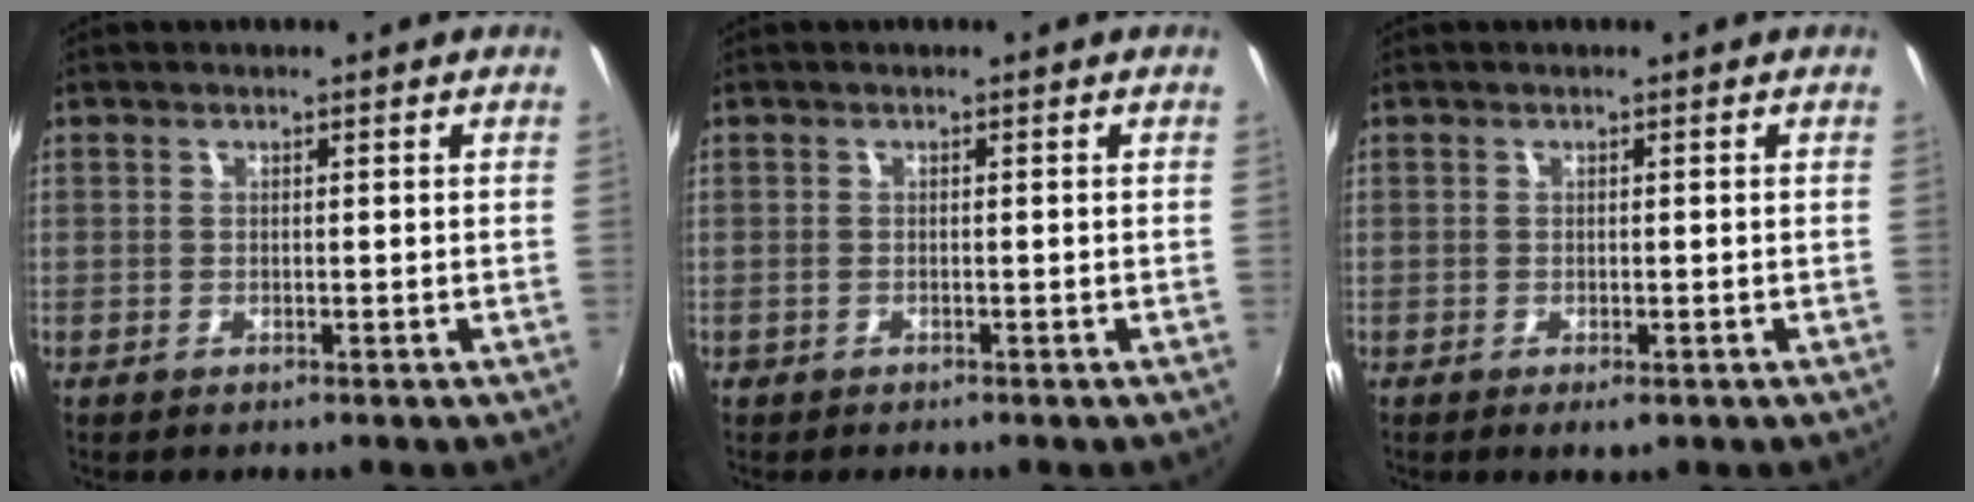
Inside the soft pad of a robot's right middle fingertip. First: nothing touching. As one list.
[{"total": 0.6, "force": [-0.5, 0.4, 0.0], "torque": [-0.003, -0.003, -0.010]}, {"total": 1.5, "force": [-0.7, 0.6, 1.2], "torque": [-0.024, -0.008, -0.009]}]